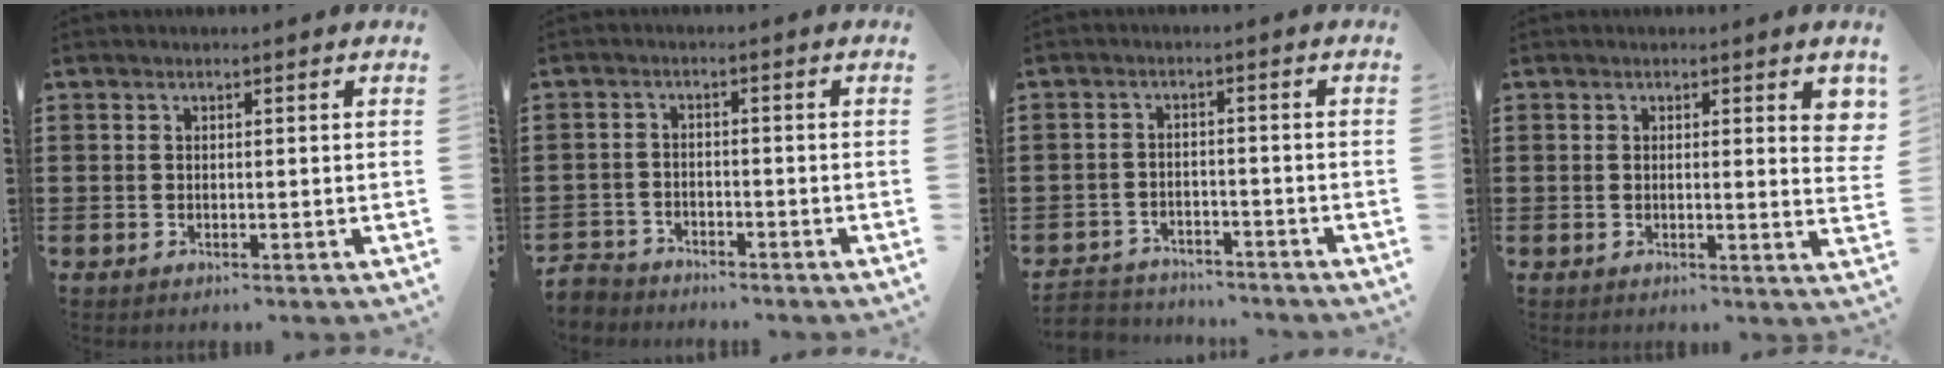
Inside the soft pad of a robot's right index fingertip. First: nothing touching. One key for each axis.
{"total": 3.0, "fx": -2.8, "fy": 0.8, "fz": -0.3, "tx": -0.010, "ty": -0.002, "tz": -0.066}
{"total": 3.2, "fx": -3.0, "fy": 0.7, "fz": -0.3, "tx": -0.004, "ty": 0.001, "tz": -0.067}
{"total": 2.4, "fx": 0.6, "fy": 0.3, "fz": 2.3, "tx": -0.029, "ty": -0.006, "tz": 0.007}